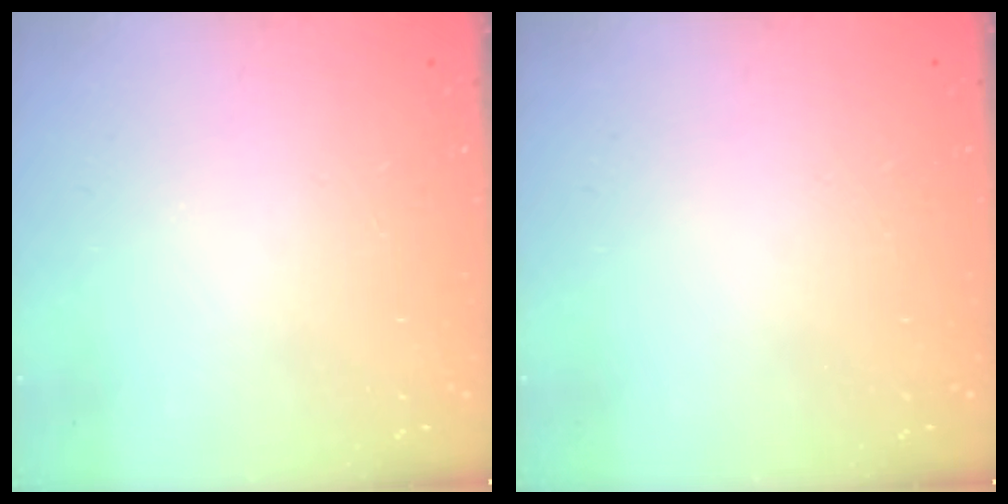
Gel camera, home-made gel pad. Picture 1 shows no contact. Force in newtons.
{"total": 0.0}